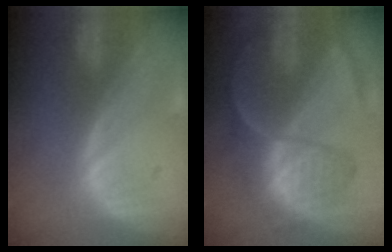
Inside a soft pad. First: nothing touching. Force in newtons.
{"total": 9.0, "press": 7.5, "slide": 5.0}